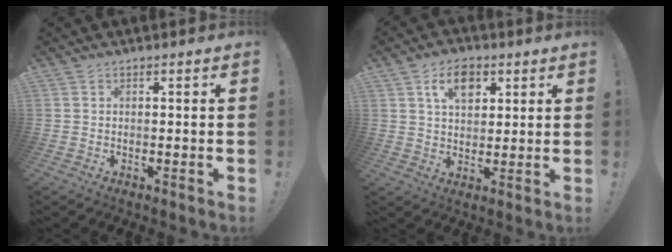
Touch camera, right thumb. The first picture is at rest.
{"total": 8.8, "force": [4.0, 5.9, 5.2], "torque": [-0.080, -0.001, 0.073]}